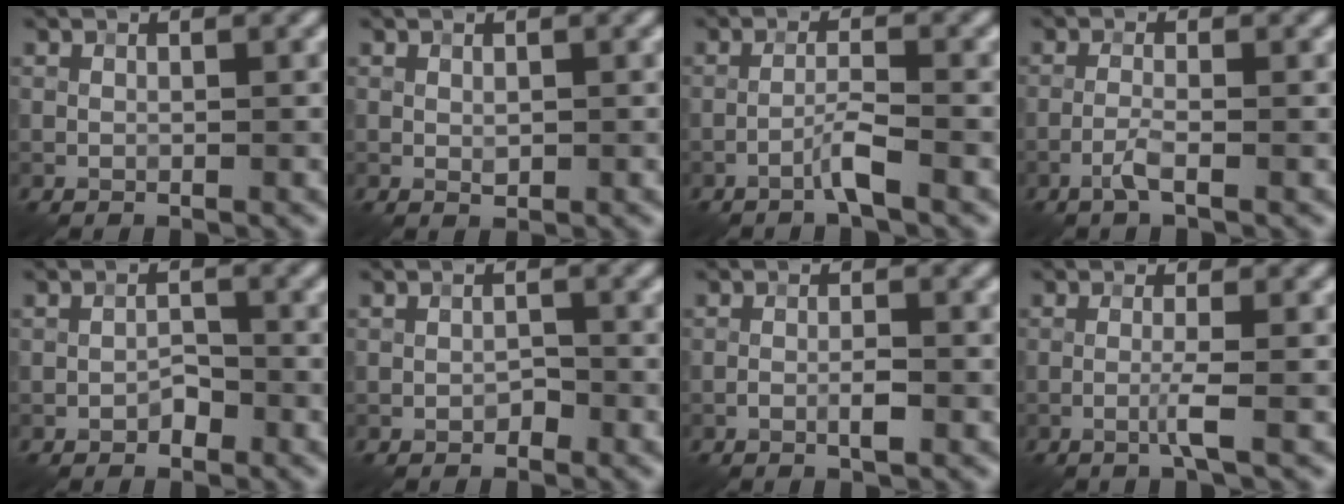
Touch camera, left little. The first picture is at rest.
{"total": 0.6, "force": [0.1, 0.4, 0.4], "torque": [-0.006, -0.001, 0.003]}
{"total": 2.1, "force": [-1.3, -0.1, 1.6], "torque": [-0.031, 0.011, -0.032]}
{"total": 1.7, "force": [-0.9, 0.2, 1.4], "torque": [-0.030, 0.007, -0.025]}
{"total": 1.4, "force": [-0.8, 0.8, 0.8], "torque": [-0.011, 0.004, -0.016]}
{"total": 1.0, "force": [-0.6, 0.6, 0.5], "torque": [-0.007, 0.002, -0.011]}
{"total": 1.6, "force": [-0.7, 0.3, 1.4], "torque": [-0.027, 0.003, -0.017]}
{"total": 1.7, "force": [-0.6, -0.1, 1.6], "torque": [-0.031, 0.003, -0.020]}